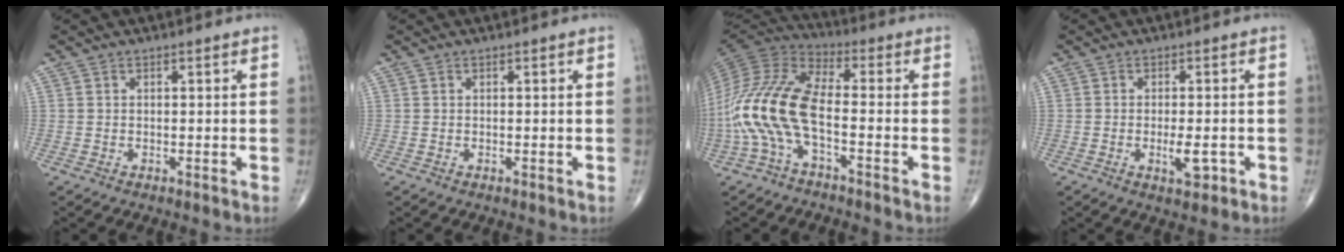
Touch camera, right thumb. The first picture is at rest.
{"total": 0.0}
{"total": 15.5, "force": [-4.3, 6.1, 13.6], "torque": [-0.302, 0.044, -0.090]}
{"total": 3.9, "force": [-1.3, 1.5, 3.4], "torque": [-0.053, -0.003, -0.016]}